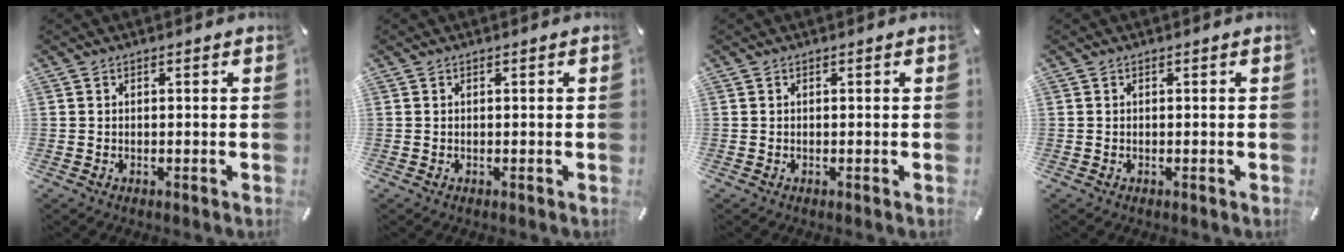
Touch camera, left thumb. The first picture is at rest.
{"total": 0.0}
{"total": 0.0}
{"total": 0.0}